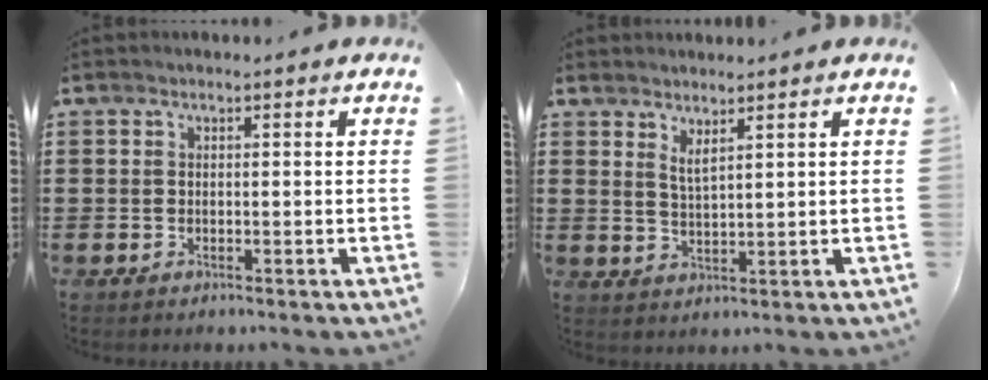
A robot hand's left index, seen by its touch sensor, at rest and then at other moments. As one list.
[{"total": 2.3, "force": [1.8, 0.2, 1.4], "torque": [-0.031, 0.004, 0.033]}]